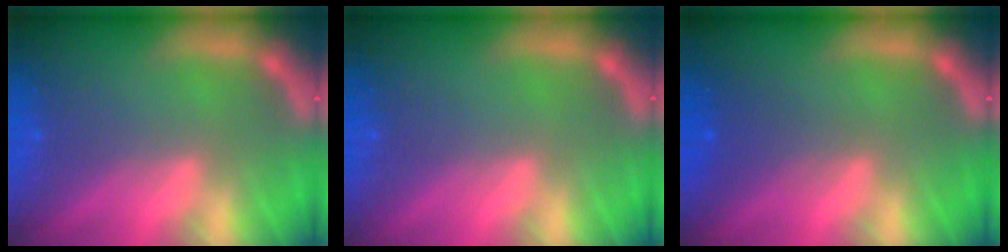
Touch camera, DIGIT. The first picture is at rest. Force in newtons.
{"total": 0.0}
{"total": 2.0}